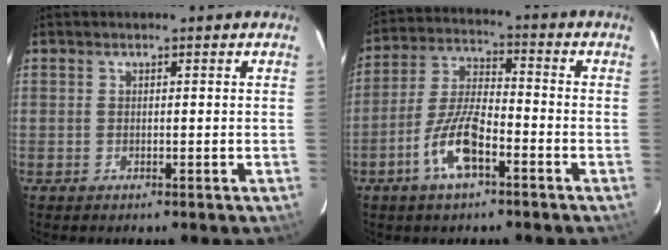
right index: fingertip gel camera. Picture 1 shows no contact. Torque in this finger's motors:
{"motor_torque": [1.65, -0.49, 0.89, 0.11]}